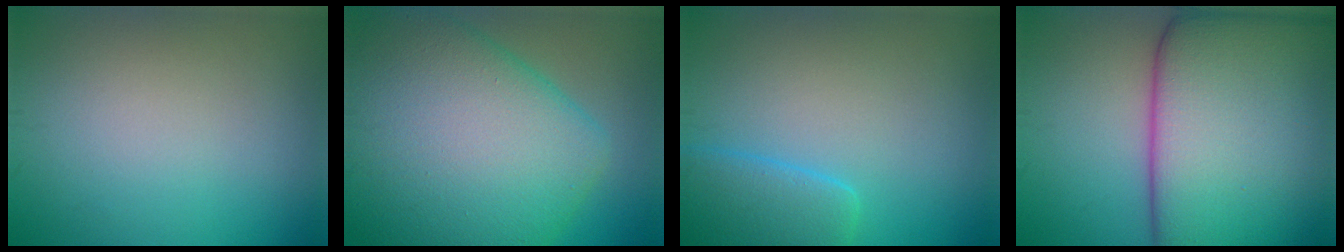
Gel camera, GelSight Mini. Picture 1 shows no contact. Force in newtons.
{"total": 13.6, "press": 13.6, "slide": 0.4}
{"total": 4.2, "press": 4.1, "slide": 0.4}
{"total": 20.4, "press": 20.4, "slide": 0.6}